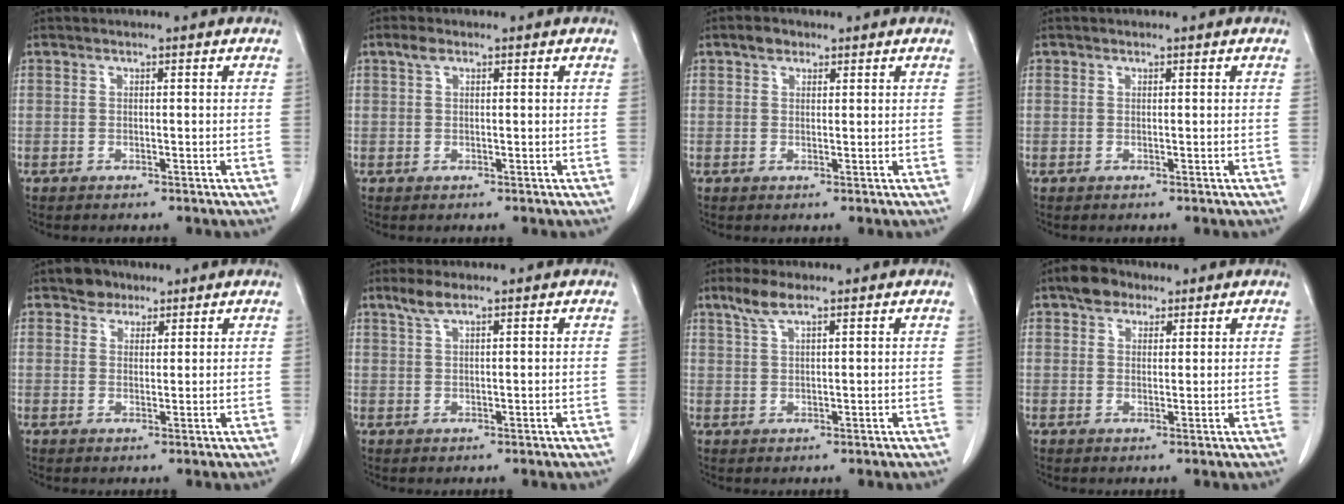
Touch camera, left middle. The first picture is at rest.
{"total": 1.3, "force": [0.8, 0.6, 0.9], "torque": [-0.021, 0.011, 0.015]}
{"total": 1.9, "force": [1.2, 1.2, 0.7], "torque": [-0.014, 0.004, 0.019]}
{"total": 0.0}
{"total": 3.1, "force": [2.2, 2.0, 0.5], "torque": [-0.009, 0.005, 0.035]}
{"total": 2.6, "force": [1.9, 0.4, 1.7], "torque": [-0.042, 0.005, 0.040]}
{"total": 3.6, "force": [2.6, 0.6, 2.4], "torque": [-0.060, 0.007, 0.055]}
{"total": 4.0, "force": [2.7, 2.6, 1.5], "torque": [-0.031, 0.013, 0.047]}